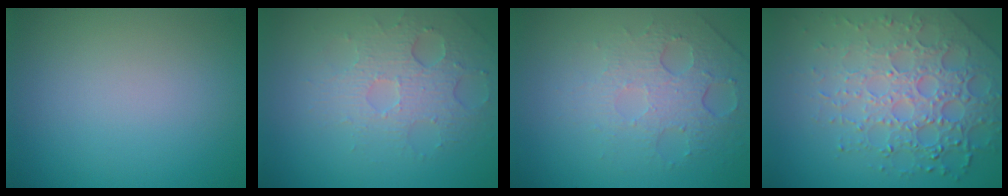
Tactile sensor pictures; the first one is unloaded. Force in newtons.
{"total": 3.5, "press": 3.2, "slide": 1.4}
{"total": 5.0, "press": 3.3, "slide": 3.8}
{"total": 7.7, "press": 5.3, "slide": 5.5}